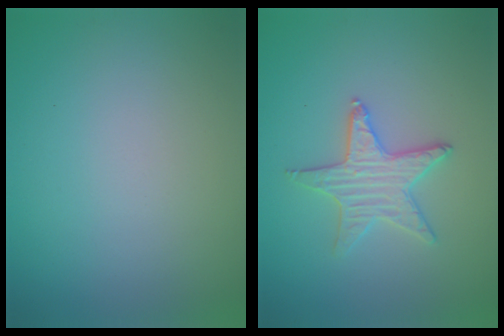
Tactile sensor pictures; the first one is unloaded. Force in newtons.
{"total": 2.4, "press": 2.4, "slide": 0.2}